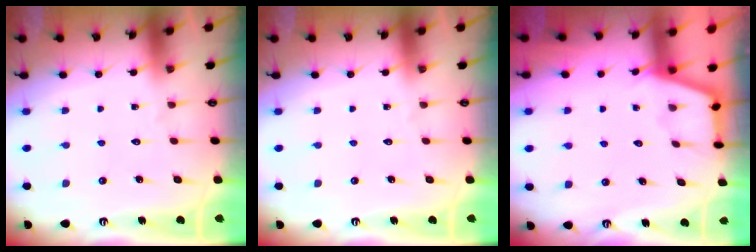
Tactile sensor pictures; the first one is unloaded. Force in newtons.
{"total": 0.0}
{"total": 2.4, "press": 2.4, "slide": 0.4}